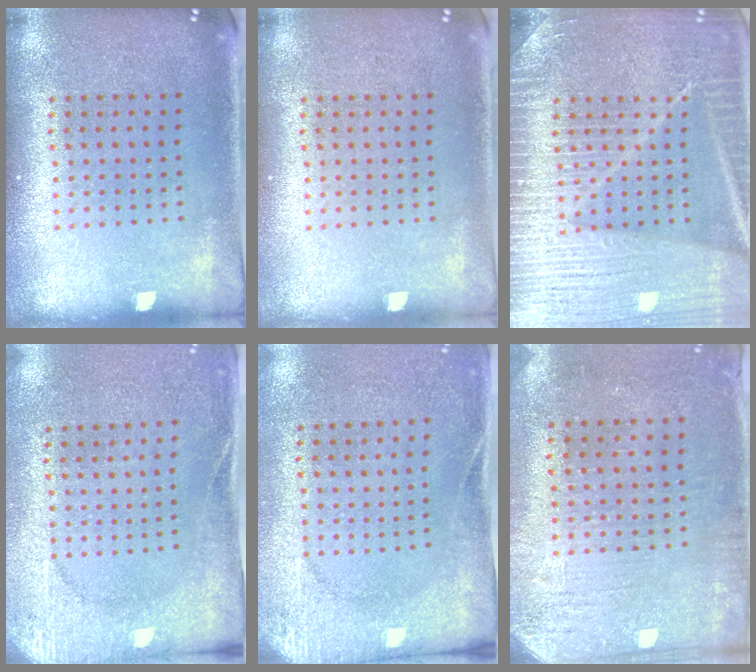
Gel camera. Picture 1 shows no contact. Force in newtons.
{"total": 0.0}
{"total": 6.6, "press": 6.5, "slide": 0.9}
{"total": 2.6, "press": 2.4, "slide": 1.0}
{"total": 2.7, "press": 2.1, "slide": 1.7}
{"total": 3.1, "press": 2.6, "slide": 1.7}